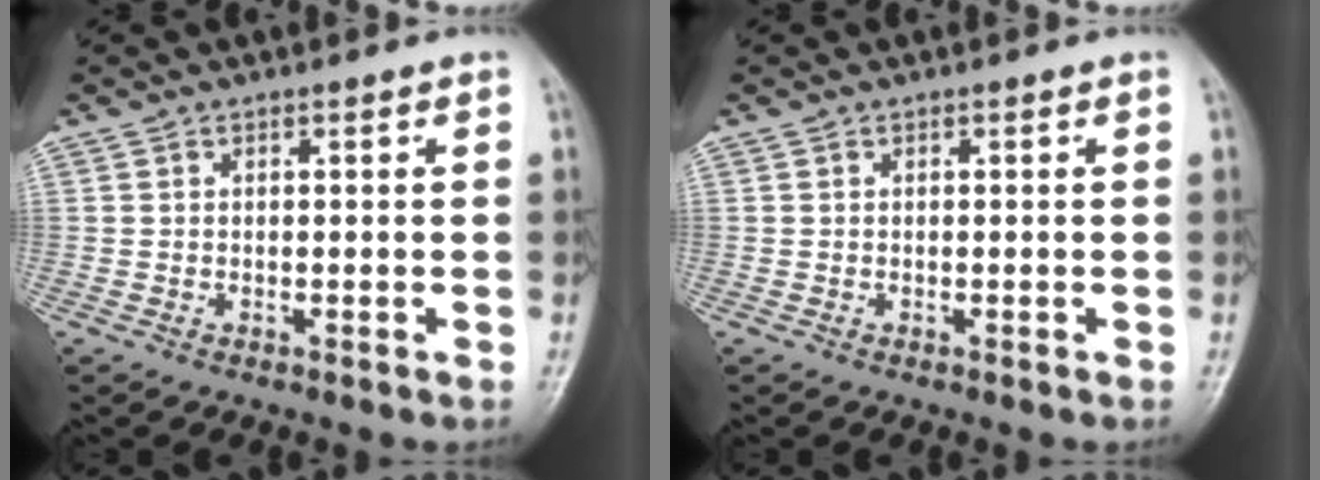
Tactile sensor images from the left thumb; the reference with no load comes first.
{"total": 0.0}